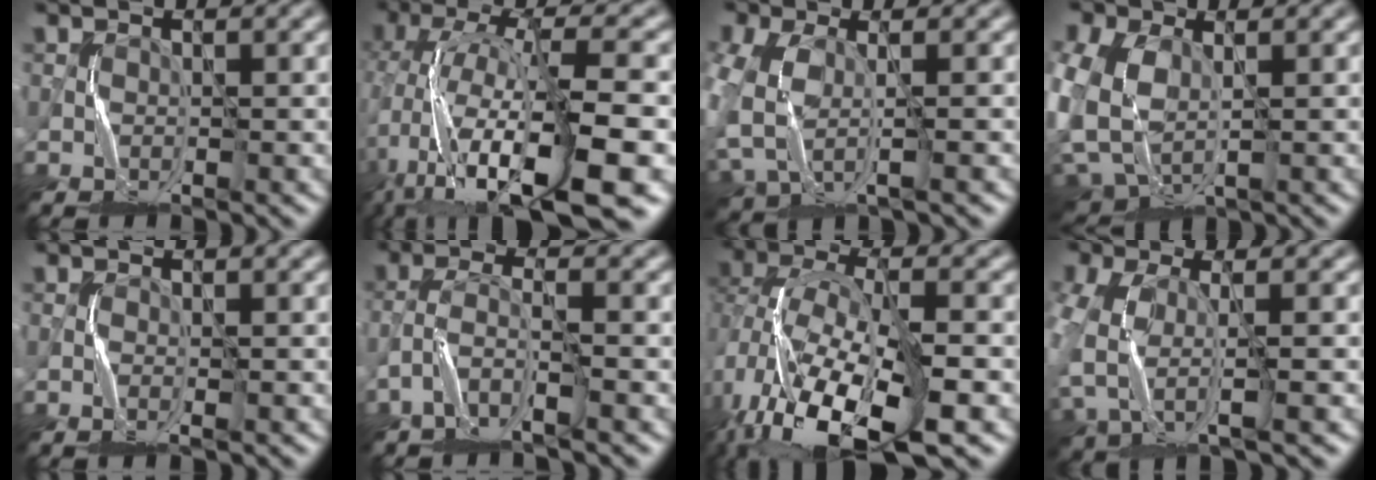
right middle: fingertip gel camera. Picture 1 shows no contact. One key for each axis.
{"total": 14.8, "fx": -5.1, "fy": 4.3, "fz": 13.2, "tx": -0.252, "ty": 0.004, "tz": -0.074}
{"total": 5.6, "fx": -0.9, "fy": 3.6, "fz": 4.2, "tx": -0.124, "ty": -0.024, "tz": -0.016}
{"total": 9.1, "fx": 0.4, "fy": 6.5, "fz": 6.4, "tx": -0.180, "ty": -0.015, "tz": 0.015}
{"total": 1.0, "fx": -0.5, "fy": 0.1, "fz": 0.8, "tx": -0.019, "ty": 0.002, "tz": -0.009}
{"total": 3.0, "fx": -2.2, "fy": 0.5, "fz": 2.0, "tx": -0.050, "ty": 0.004, "tz": -0.051}
{"total": 13.2, "fx": -6.0, "fy": 6.1, "fz": 10.0, "tx": -0.206, "ty": -0.016, "tz": -0.096}
{"total": 5.0, "fx": -1.1, "fy": 2.6, "fz": 4.1, "tx": -0.114, "ty": -0.023, "tz": -0.024}